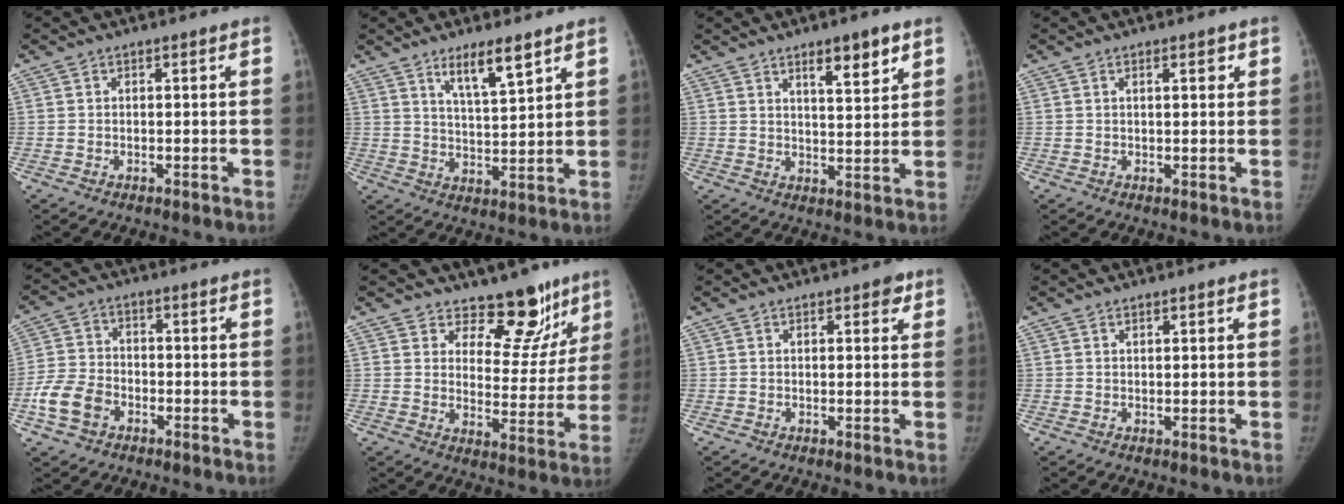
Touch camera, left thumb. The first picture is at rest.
{"total": 7.6, "force": [5.1, 1.3, 5.5], "torque": [-0.091, -0.036, 0.093]}
{"total": 7.3, "force": [4.5, 2.0, 5.5], "torque": [-0.068, -0.029, 0.069]}
{"total": 2.0, "force": [0.9, 0.7, 1.7], "torque": [-0.017, -0.001, 0.011]}
{"total": 8.3, "force": [-3.7, 5.9, 4.5], "torque": [-0.089, 0.019, -0.071]}
{"total": 12.2, "force": [9.3, 6.6, 4.3], "torque": [0.004, -0.068, 0.125]}
{"total": 1.8, "force": [1.0, 1.0, 1.2], "torque": [-0.002, -0.002, 0.009]}
{"total": 0.7, "force": [0.5, 0.2, 0.4], "torque": [-0.007, -0.002, 0.009]}